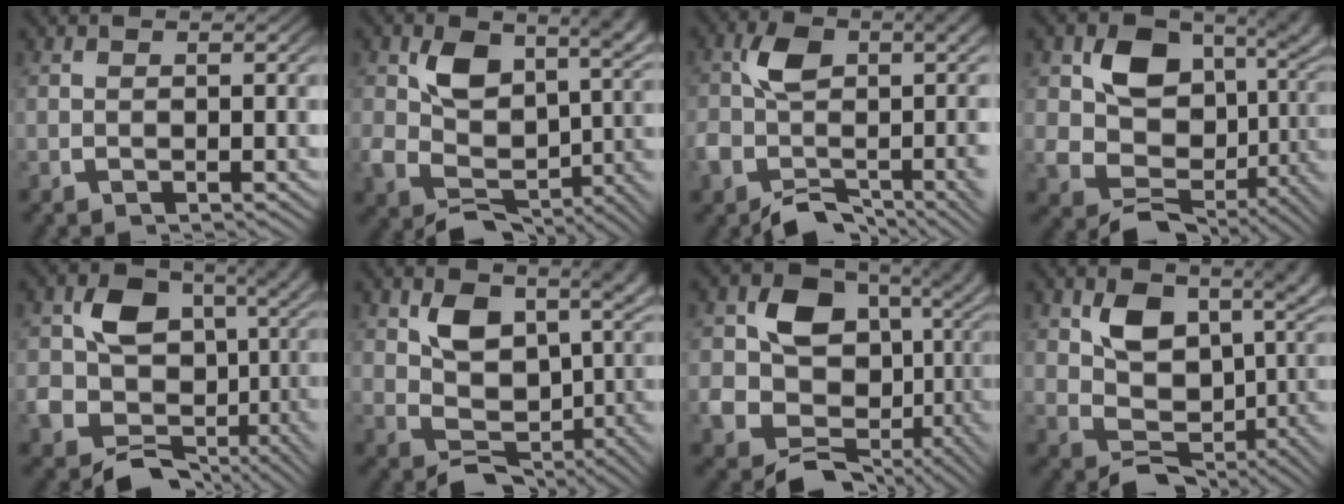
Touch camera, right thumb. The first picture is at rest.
{"total": 9.2, "force": [-0.8, 6.7, 6.3], "torque": [-0.144, -0.057, 0.012]}
{"total": 7.0, "force": [-2.0, 4.0, 5.5], "torque": [-0.104, -0.020, -0.025]}
{"total": 13.2, "force": [-1.0, 10.0, 8.5], "torque": [-0.162, -0.053, 0.004]}
{"total": 12.4, "force": [-2.0, 9.8, 7.2], "torque": [-0.163, -0.063, -0.015]}
{"total": 7.9, "force": [0.0, 5.7, 5.4], "torque": [-0.118, -0.047, 0.018]}
{"total": 16.2, "force": [-1.3, 12.9, 9.7], "torque": [-0.181, -0.049, -0.013]}
{"total": 8.8, "force": [0.2, 6.3, 6.1], "torque": [-0.126, -0.044, 0.020]}